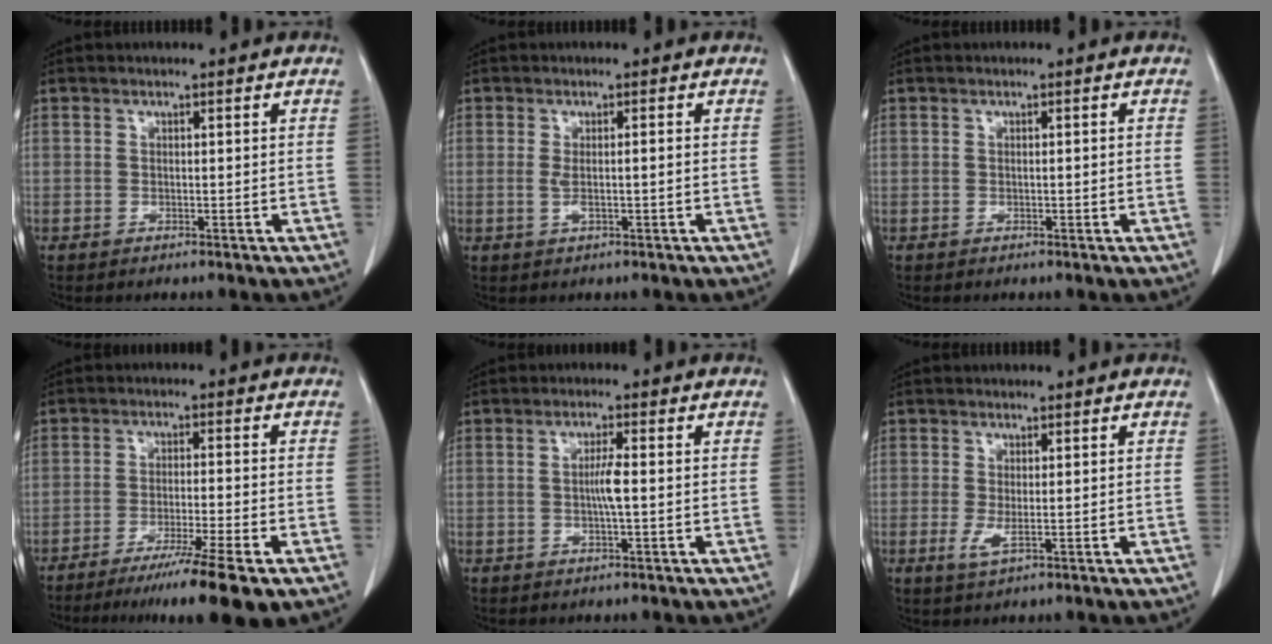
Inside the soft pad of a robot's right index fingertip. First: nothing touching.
{"total": 2.5, "force": [-0.3, 0.3, 2.5], "torque": [-0.049, 0.003, -0.002]}
{"total": 0.6, "force": [-0.2, 0.0, 0.6], "torque": [-0.009, 0.000, 0.000]}
{"total": 10.7, "force": [-7.3, -0.7, 7.8], "torque": [-0.116, -0.027, -0.113]}
{"total": 2.9, "force": [-0.2, -0.1, 2.9], "torque": [-0.055, -0.002, -0.004]}
{"total": 2.3, "force": [-0.4, 0.5, 2.2], "torque": [-0.047, -0.007, -0.003]}